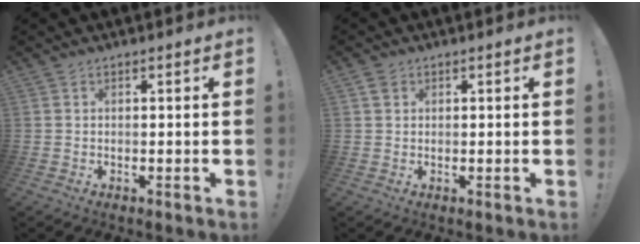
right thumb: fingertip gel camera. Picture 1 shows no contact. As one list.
[{"total": 1.5, "force": [1.0, 1.1, 0.5], "torque": [-0.005, -0.002, 0.018]}]